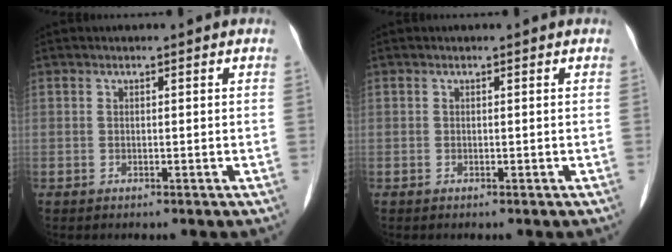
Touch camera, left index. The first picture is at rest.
{"total": 0.0}